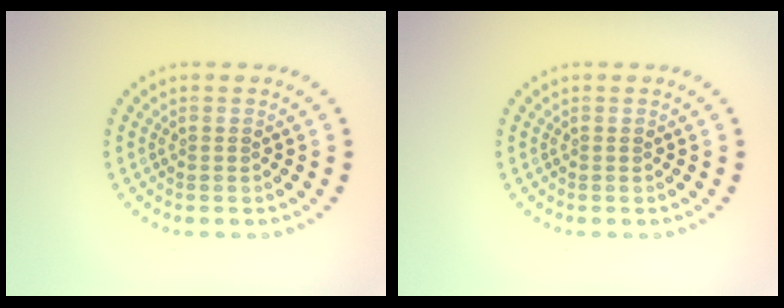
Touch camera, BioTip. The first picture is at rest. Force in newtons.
{"total": 0.0}